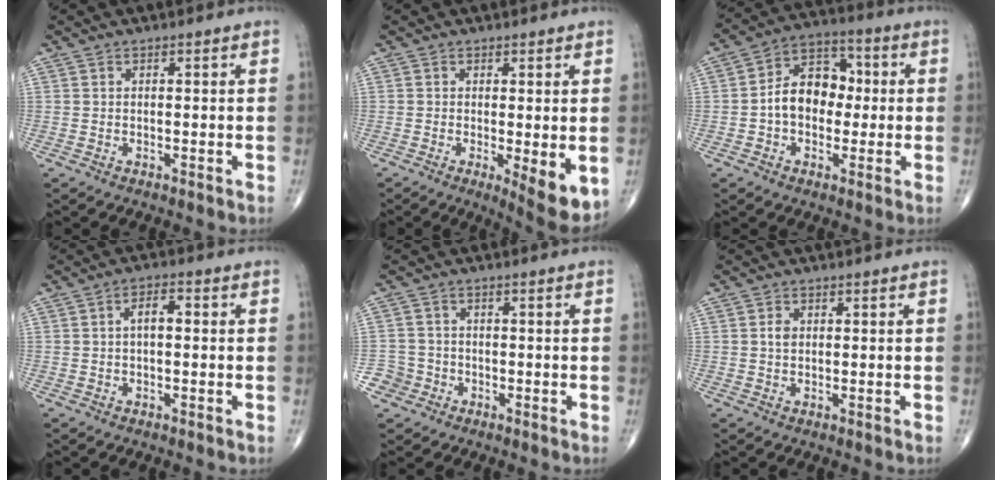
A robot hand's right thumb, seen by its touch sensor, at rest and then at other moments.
{"total": 7.1, "force": [-1.3, 1.9, 6.7], "torque": [-0.091, -0.021, -0.017]}
{"total": 10.9, "force": [-0.4, 8.0, 7.5], "torque": [-0.093, 0.035, -0.019]}
{"total": 3.7, "force": [0.2, 1.8, 3.2], "torque": [-0.053, 0.014, 0.000]}
{"total": 3.8, "force": [-1.8, 3.4, -0.3], "torque": [0.027, 0.017, -0.038]}
{"total": 1.6, "force": [0.2, 1.2, 1.1], "torque": [-0.016, 0.003, 0.004]}